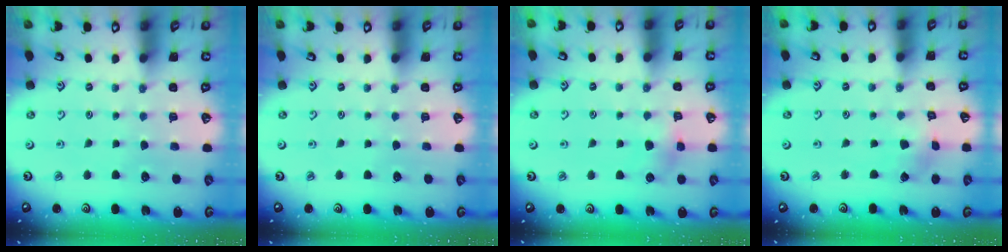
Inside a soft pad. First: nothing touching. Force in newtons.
{"total": 0.0}
{"total": 6.2, "press": 6.2, "slide": 0.6}
{"total": 1.6, "press": 1.6, "slide": 0.1}